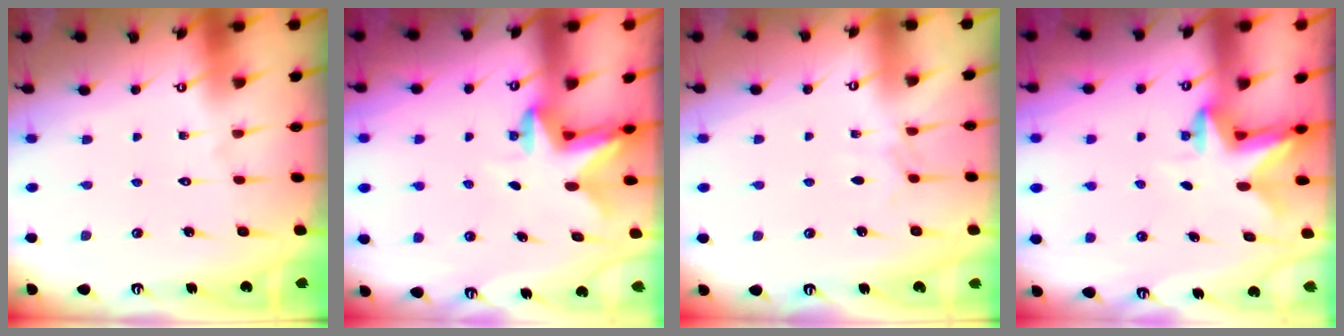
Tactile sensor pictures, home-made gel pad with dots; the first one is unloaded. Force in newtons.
{"total": 2.8, "press": 2.8, "slide": 0.6}
{"total": 2.8, "press": 2.8, "slide": 0.5}
{"total": 2.7, "press": 2.7, "slide": 0.5}